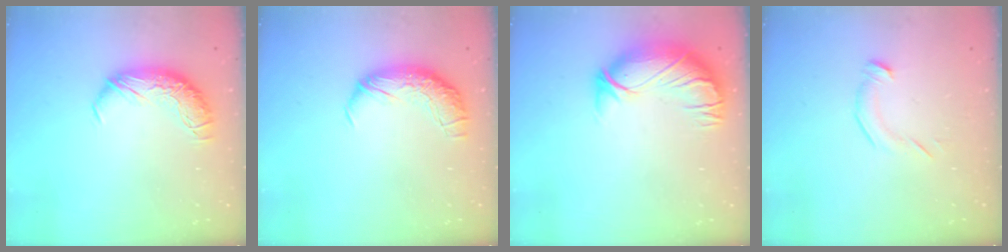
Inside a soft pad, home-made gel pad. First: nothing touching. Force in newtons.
{"total": 2.5, "press": 1.2, "slide": 2.2}
{"total": 2.9, "press": 0.3, "slide": 2.9}
{"total": 4.8, "press": 4.7, "slide": 0.5}